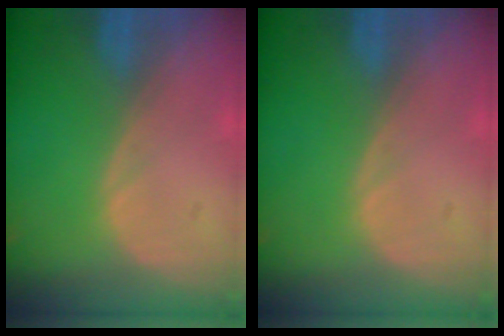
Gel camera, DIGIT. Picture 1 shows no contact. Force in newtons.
{"total": 0.0}